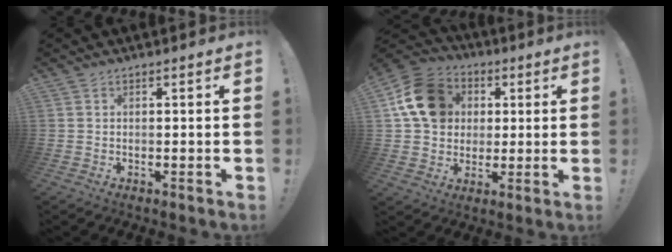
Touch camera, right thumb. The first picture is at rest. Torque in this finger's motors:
{"motor_torque": [1.16, 1.08, 0.35, -0.08, 0.05]}